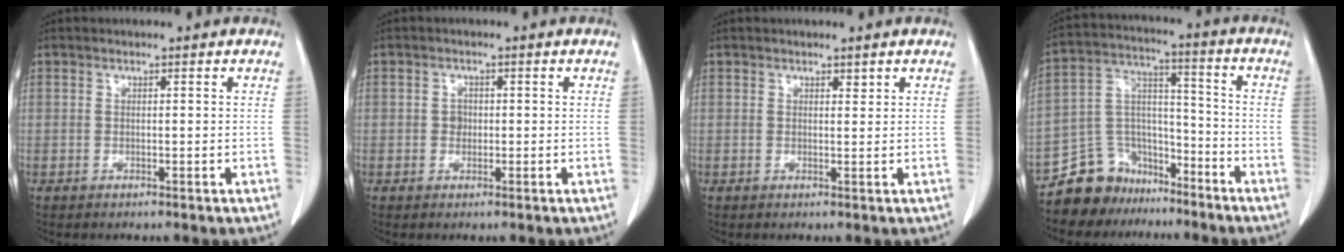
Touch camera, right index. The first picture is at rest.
{"total": 1.5, "force": [-0.1, 1.3, 0.8], "torque": [-0.011, 0.003, -0.001]}
{"total": 0.7, "force": [0.6, 0.3, 0.3], "torque": [-0.006, -0.005, 0.008]}
{"total": 11.5, "force": [-9.1, 6.8, 1.5], "torque": [-0.035, 0.061, -0.159]}